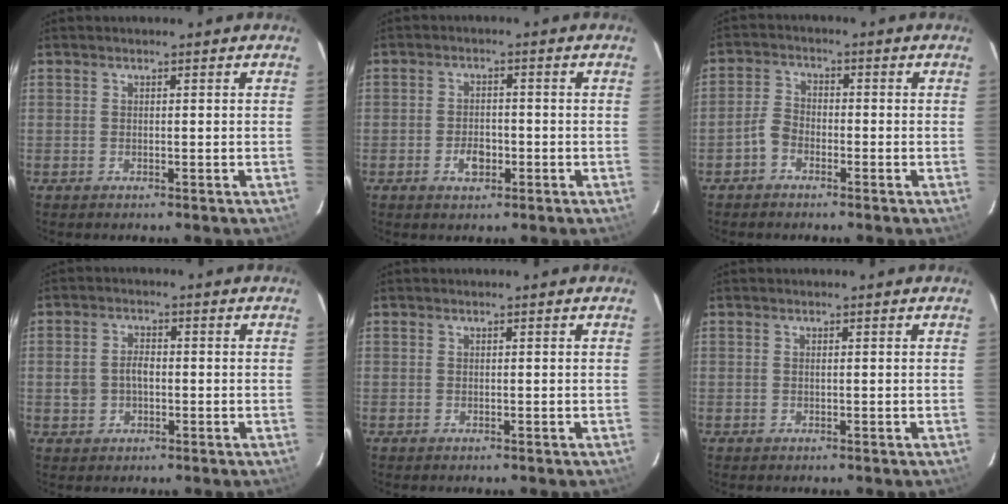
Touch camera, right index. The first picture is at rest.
{"total": 3.8, "force": [-1.6, 2.4, 2.5], "torque": [-0.048, 0.001, -0.025]}
{"total": 3.4, "force": [-2.1, 2.2, 1.5], "torque": [-0.030, 0.013, -0.041]}
{"total": 4.0, "force": [-0.5, 2.9, 2.6], "torque": [-0.050, 0.008, -0.004]}
{"total": 0.0}
{"total": 0.0}